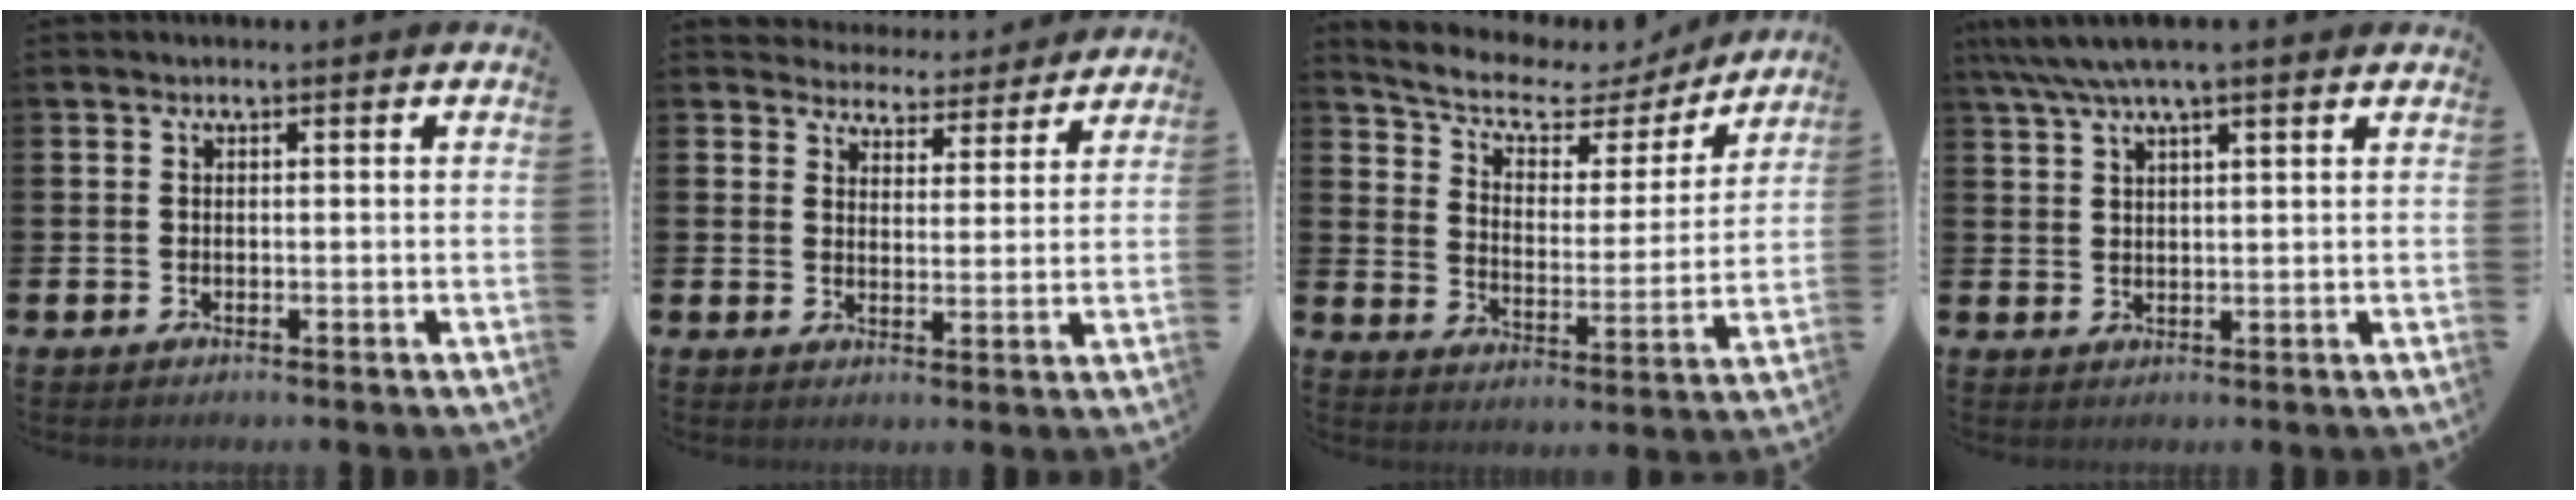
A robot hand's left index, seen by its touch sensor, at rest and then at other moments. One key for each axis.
{"total": 4.4, "fx": 4.3, "fy": 1.0, "fz": -0.4, "tx": 0.002, "ty": -0.041, "tz": 0.072}
{"total": 6.8, "fx": 5.6, "fy": 3.0, "fz": 2.4, "tx": -0.072, "ty": -0.041, "tz": 0.088}
{"total": 5.4, "fx": 4.3, "fy": 1.0, "fz": 3.2, "tx": -0.067, "ty": -0.006, "tz": 0.077}